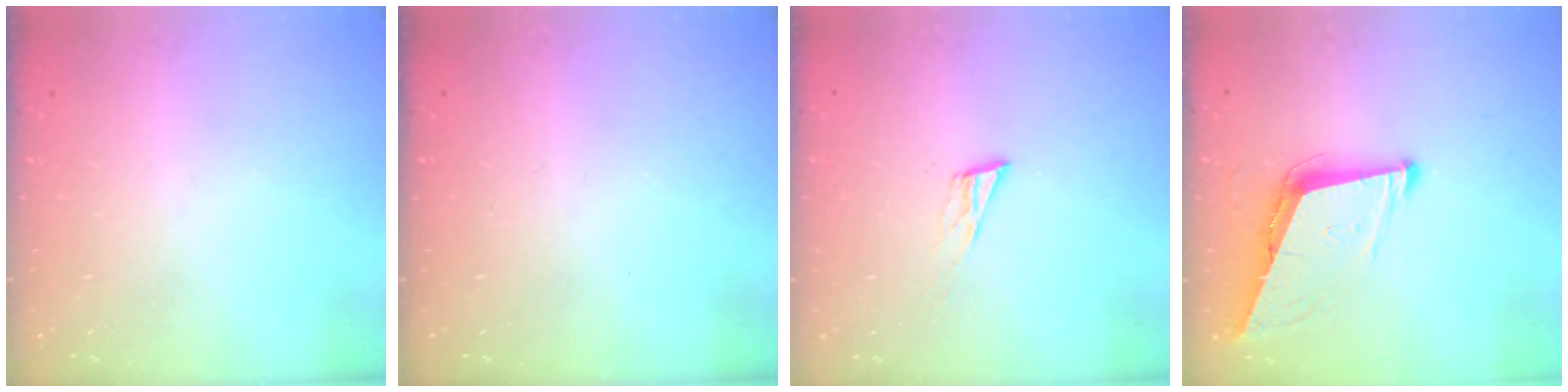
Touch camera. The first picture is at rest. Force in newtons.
{"total": 0.0}
{"total": 5.9, "press": 5.8, "slide": 0.7}
{"total": 9.3, "press": 8.9, "slide": 2.7}